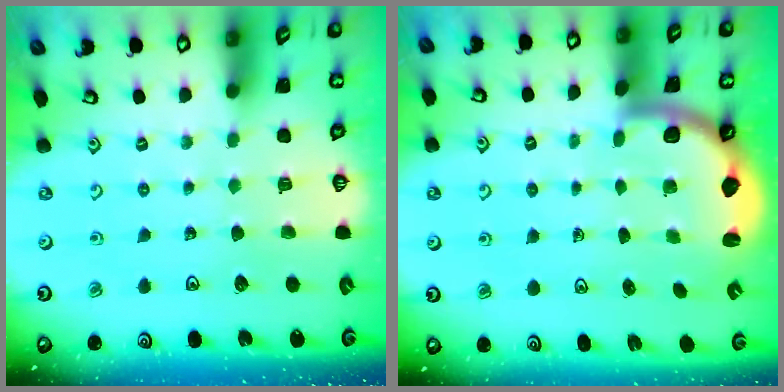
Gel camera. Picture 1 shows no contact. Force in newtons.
{"total": 2.0, "press": 1.9, "slide": 0.5}